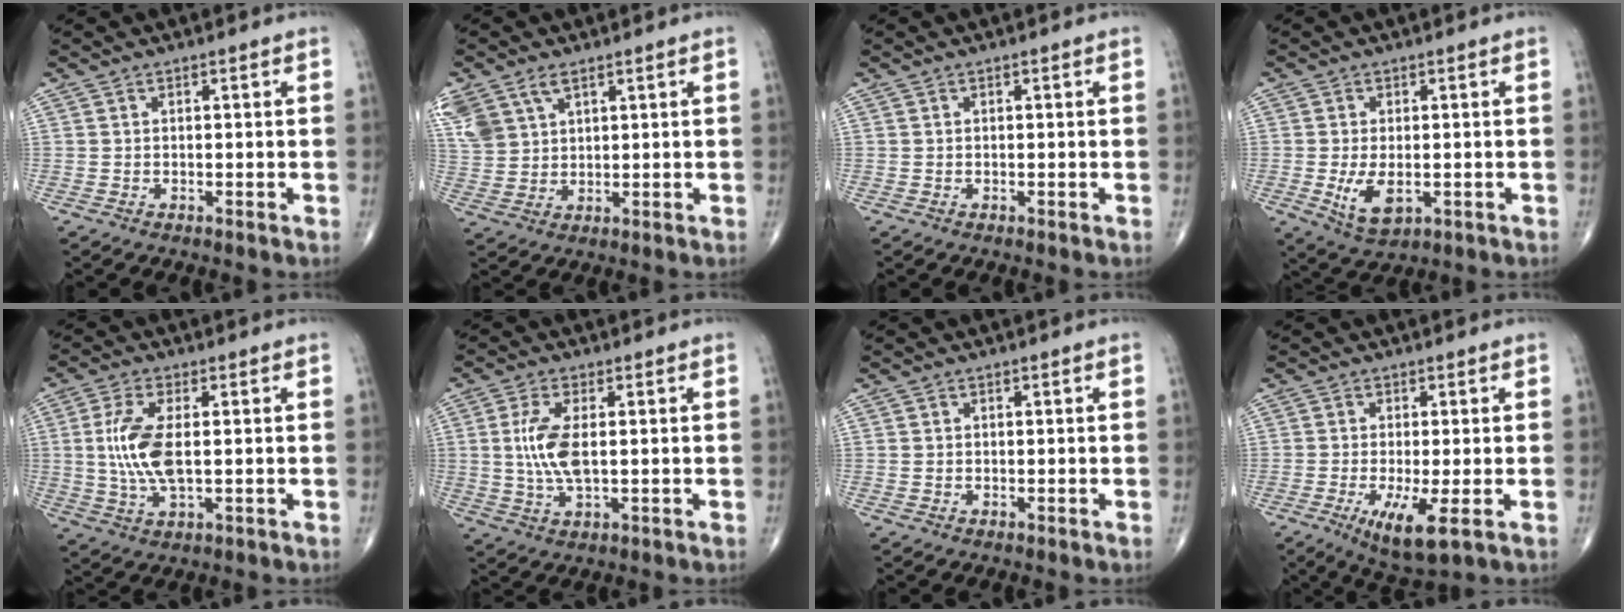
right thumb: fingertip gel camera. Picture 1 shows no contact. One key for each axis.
{"total": 10.6, "fx": 5.6, "fy": 6.7, "fz": 6.0, "tx": -0.144, "ty": 0.001, "tz": 0.118}
{"total": 0.0}
{"total": 6.4, "fx": -1.2, "fy": 3.4, "fz": 5.2, "tx": -0.092, "ty": -0.013, "tz": -0.014}
{"total": 9.4, "fx": 0.5, "fy": 3.7, "fz": 8.6, "tx": -0.191, "ty": -0.005, "tz": 0.013}
{"total": 7.6, "fx": 0.6, "fy": 3.0, "fz": 7.0, "tx": -0.155, "ty": -0.005, "tz": 0.014}
{"total": 0.0}
{"total": 7.6, "fx": -2.5, "fy": 1.7, "fz": 7.0, "tx": -0.129, "ty": -0.021, "tz": -0.041}